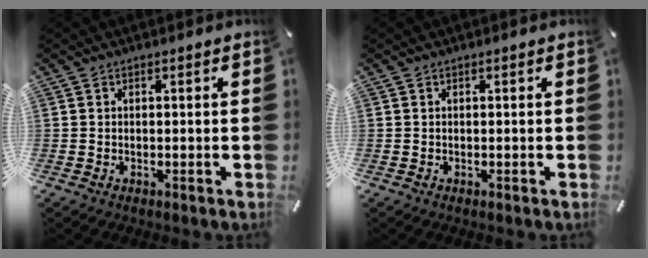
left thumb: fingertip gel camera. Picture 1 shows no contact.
{"total": 0.0}